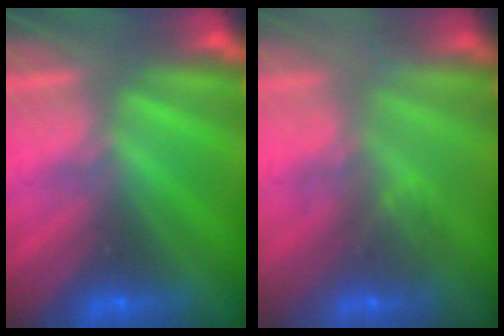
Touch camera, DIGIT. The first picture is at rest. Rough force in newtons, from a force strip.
{"total": 2.8}